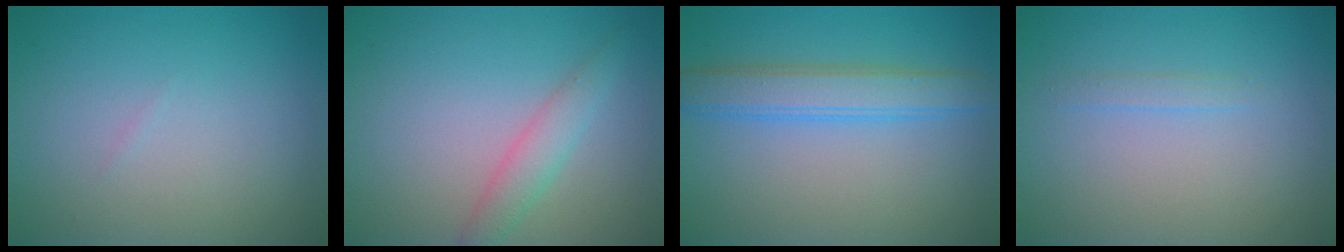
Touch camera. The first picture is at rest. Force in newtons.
{"total": 2.3, "press": 2.3, "slide": 0.1}
{"total": 3.8, "press": 3.8, "slide": 0.1}
{"total": 0.8, "press": 0.8, "slide": 0.0}